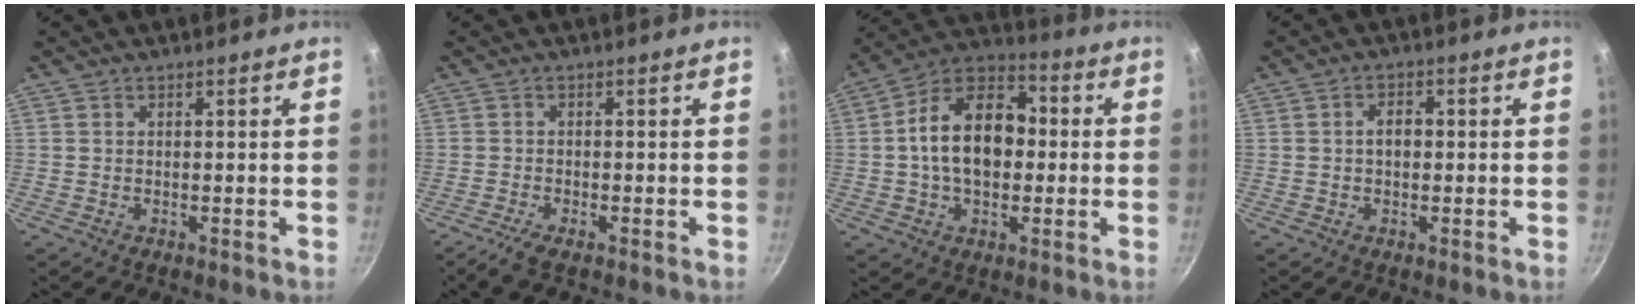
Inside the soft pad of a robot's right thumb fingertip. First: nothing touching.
{"total": 3.0, "force": [-2.1, 0.7, 2.0], "torque": [-0.052, 0.008, -0.043]}
{"total": 16.7, "force": [0.2, 11.1, 12.5], "torque": [-0.174, 0.036, -0.014]}
{"total": 3.2, "force": [0.0, 2.1, 2.4], "torque": [-0.029, 0.013, -0.001]}